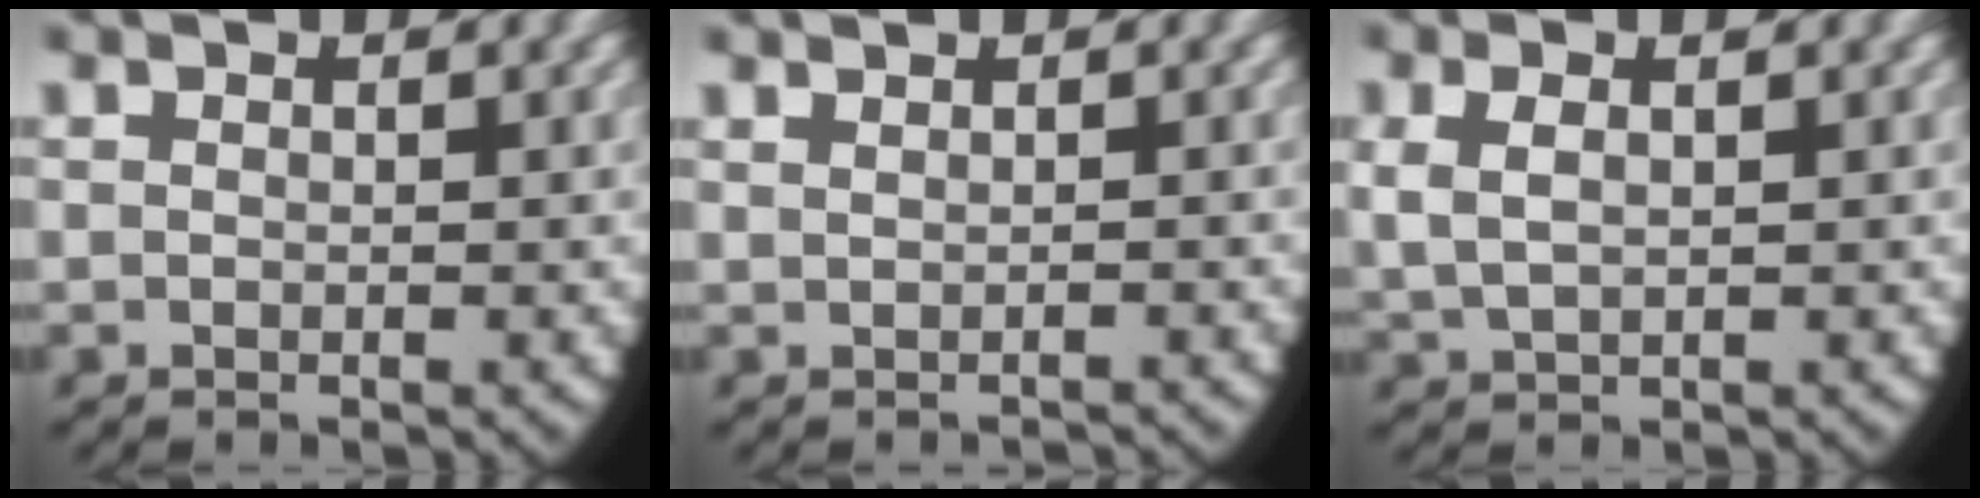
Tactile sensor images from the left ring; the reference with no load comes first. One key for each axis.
{"total": 0.7, "fx": -0.7, "fy": -0.2, "fz": 0.1, "tx": -0.003, "ty": -0.005, "tz": 0.000}
{"total": 3.2, "fx": 1.0, "fy": 2.2, "fz": 2.1, "tx": -0.054, "ty": 0.002, "tz": 0.023}